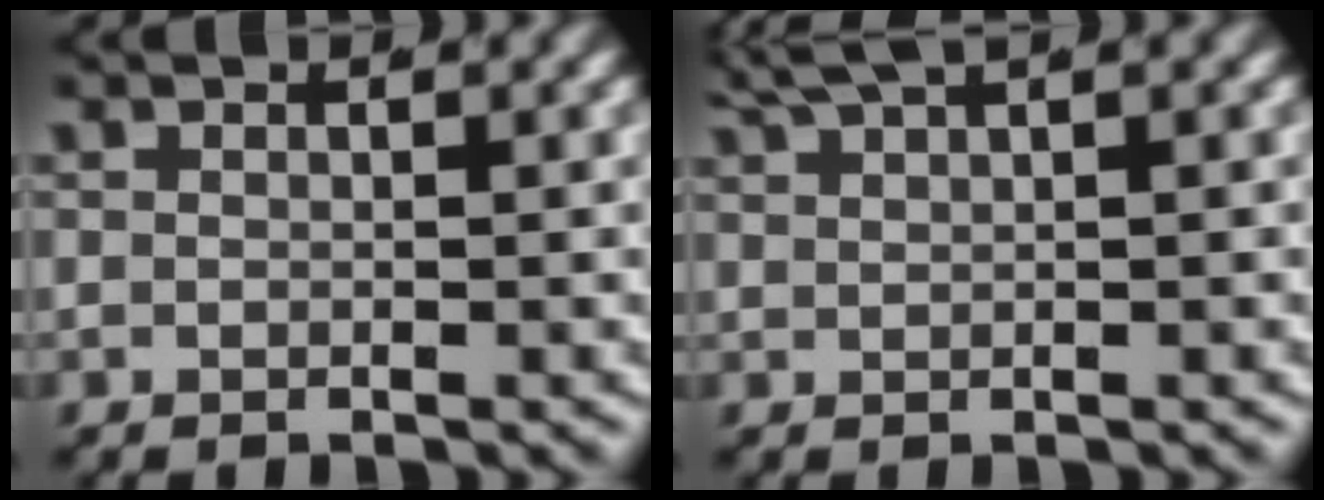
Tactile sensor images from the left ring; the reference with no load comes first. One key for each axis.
{"total": 3.0, "fx": 2.6, "fy": 0.2, "fz": 1.5, "tx": -0.019, "ty": 0.009, "tz": 0.046}